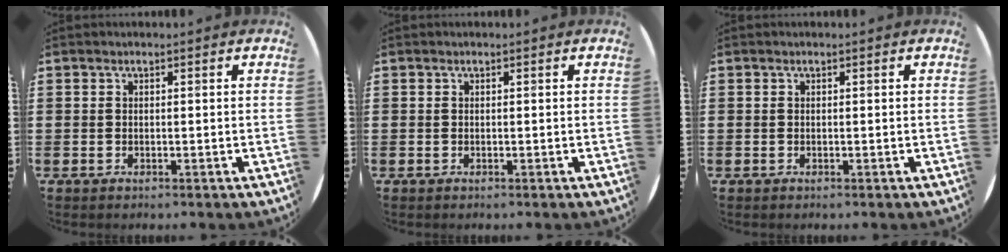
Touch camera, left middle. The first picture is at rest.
{"total": 0.0}
{"total": 0.0}